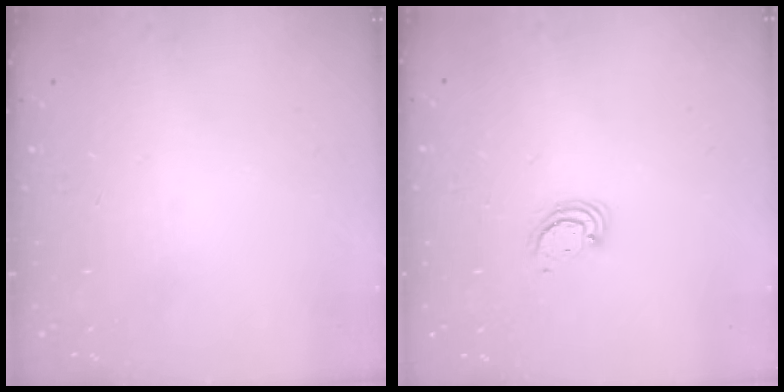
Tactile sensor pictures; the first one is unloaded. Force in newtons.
{"total": 2.6, "press": 2.6, "slide": 0.3}